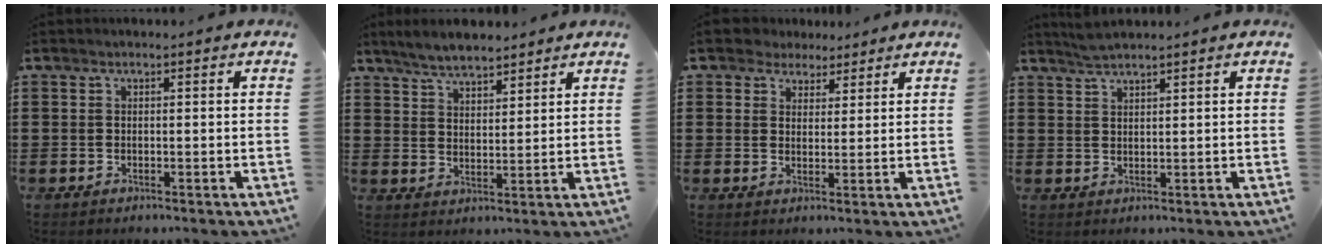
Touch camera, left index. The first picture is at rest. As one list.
[{"total": 5.1, "force": [4.8, 1.1, 1.2], "torque": [-0.038, -0.004, 0.091]}, {"total": 3.6, "force": [2.7, 2.4, 0.1], "torque": [-0.019, 0.010, 0.051]}, {"total": 2.1, "force": [2.1, 0.1, 0.6], "torque": [-0.017, 0.002, 0.039]}]